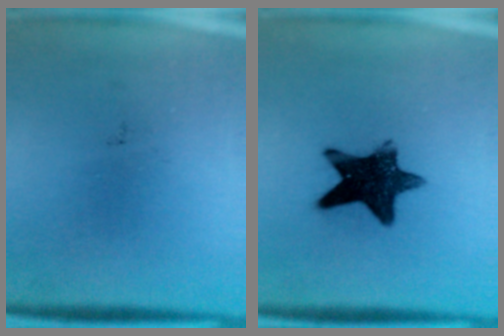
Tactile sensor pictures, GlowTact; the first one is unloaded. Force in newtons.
{"total": 13.1}